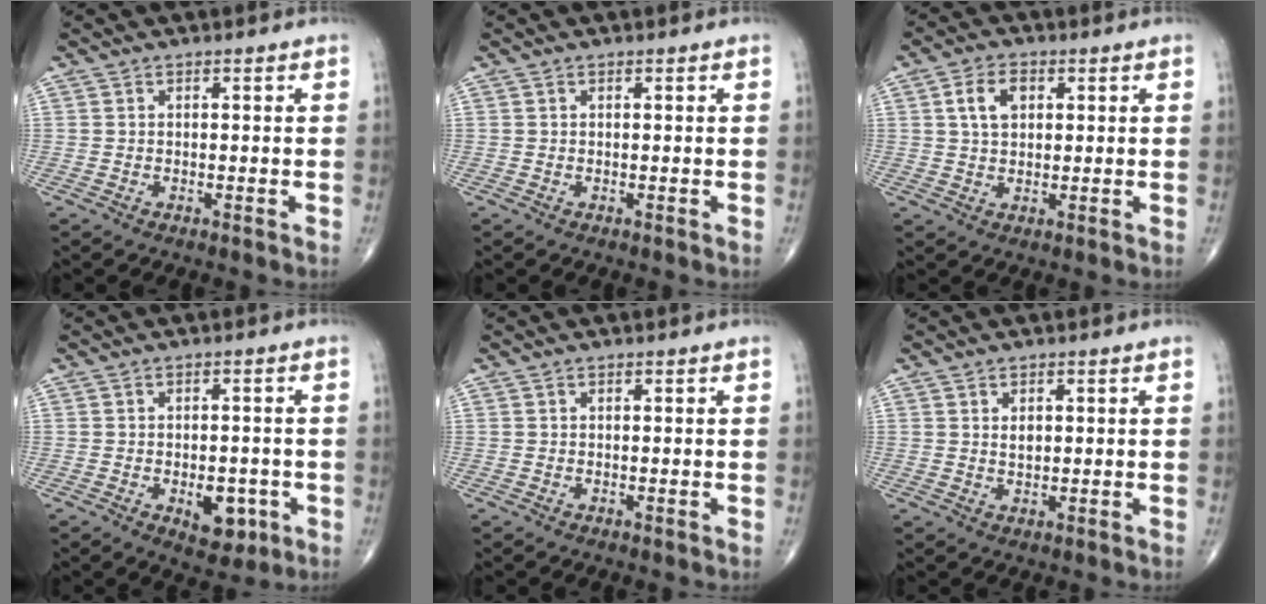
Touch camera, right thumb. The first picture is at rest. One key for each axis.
{"total": 0.0}
{"total": 5.5, "fx": 1.6, "fy": 3.6, "fz": 3.8, "tx": -0.063, "ty": 0.003, "tz": 0.028}
{"total": 6.8, "fx": -2.1, "fy": 3.9, "fz": 5.1, "tx": -0.044, "ty": 0.006, "tz": -0.018}
{"total": 0.0}
{"total": 1.8, "fx": 0.6, "fy": 1.1, "fz": 1.3, "tx": -0.020, "ty": -0.005, "tz": 0.012}